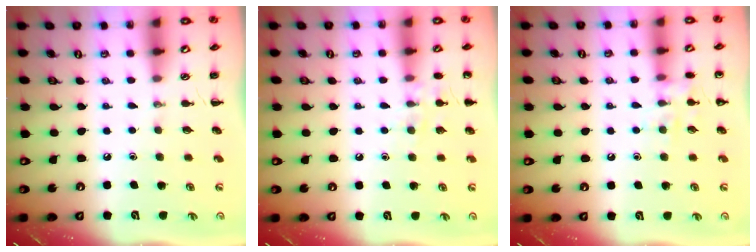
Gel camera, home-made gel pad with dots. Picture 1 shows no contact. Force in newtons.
{"total": 7.7, "press": 7.6, "slide": 1.5}
{"total": 8.7, "press": 8.6, "slide": 1.2}